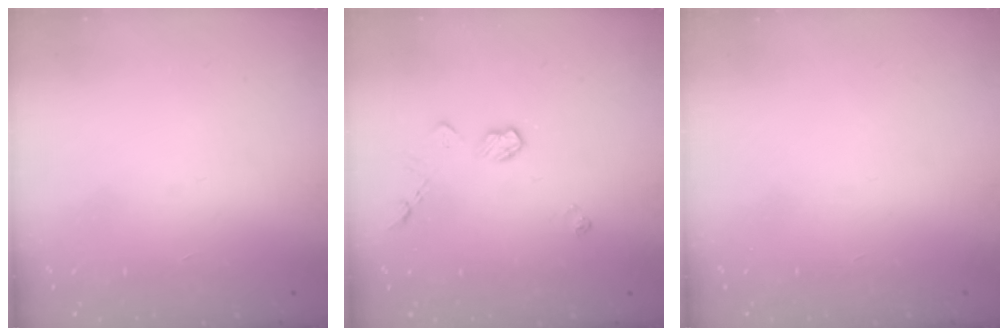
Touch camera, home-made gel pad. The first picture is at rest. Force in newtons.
{"total": 5.6, "press": 5.6, "slide": 0.4}
{"total": 0.0}